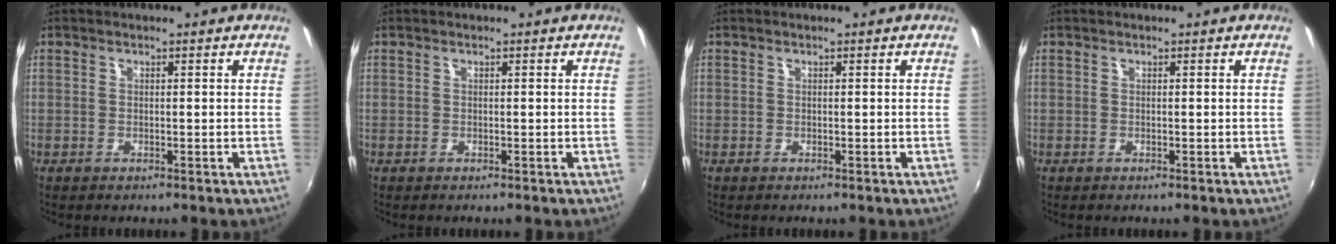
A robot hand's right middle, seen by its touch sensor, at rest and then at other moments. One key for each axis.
{"total": 0.0}
{"total": 0.0}
{"total": 0.0}